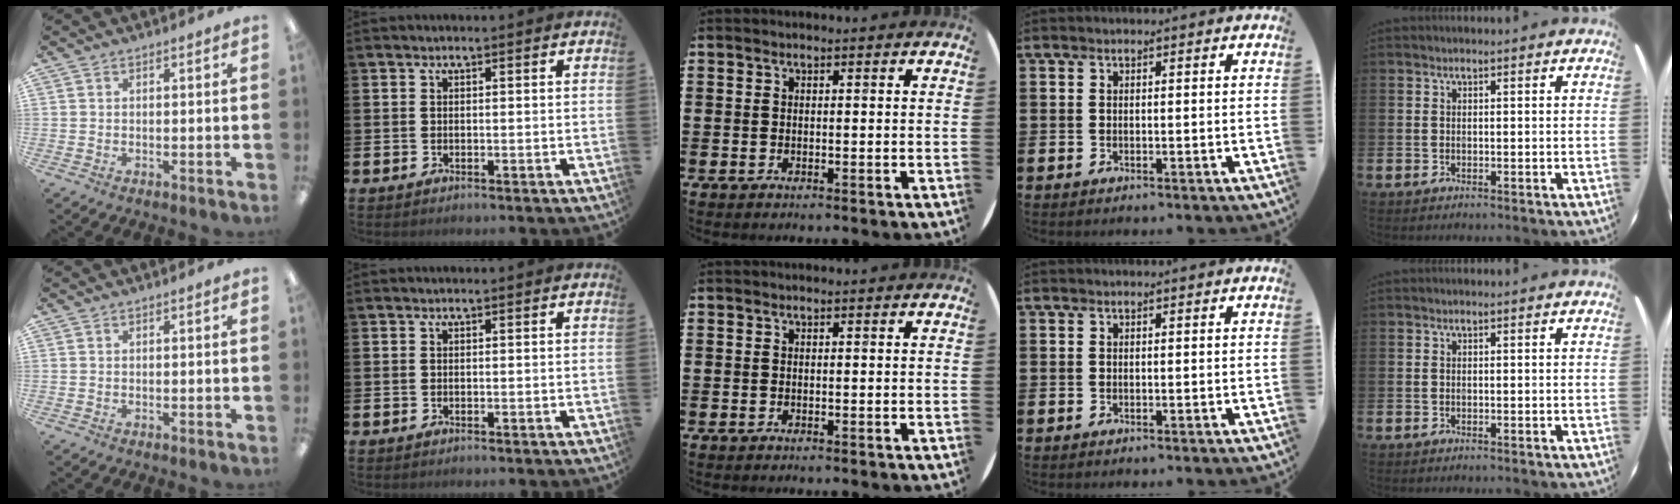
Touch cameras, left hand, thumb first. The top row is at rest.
{}